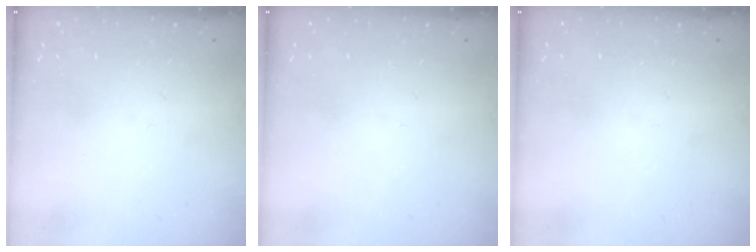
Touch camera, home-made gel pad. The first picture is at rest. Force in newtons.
{"total": 0.0}
{"total": 0.0}